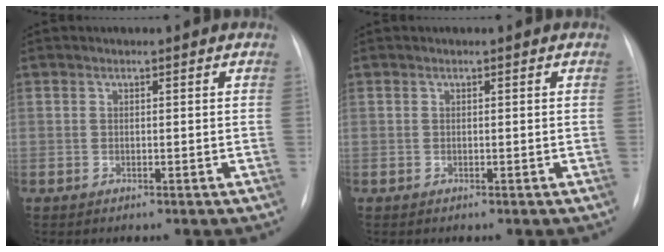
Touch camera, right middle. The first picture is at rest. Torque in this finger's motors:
{"motor_torque": [0.03, 0.00, 0.01, 0.00]}